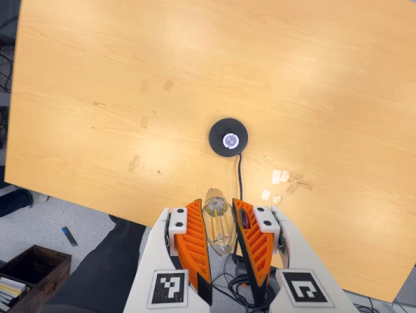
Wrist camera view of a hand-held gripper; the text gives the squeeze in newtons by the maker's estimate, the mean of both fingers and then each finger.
{"total": 8.8, "left": 8.1, "right": 9.5}